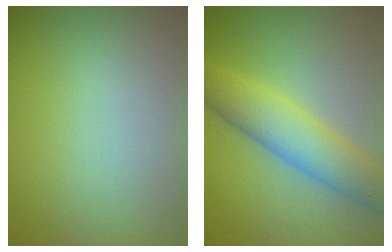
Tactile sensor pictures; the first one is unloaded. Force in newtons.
{"total": 5.5, "press": 5.5, "slide": 0.0}